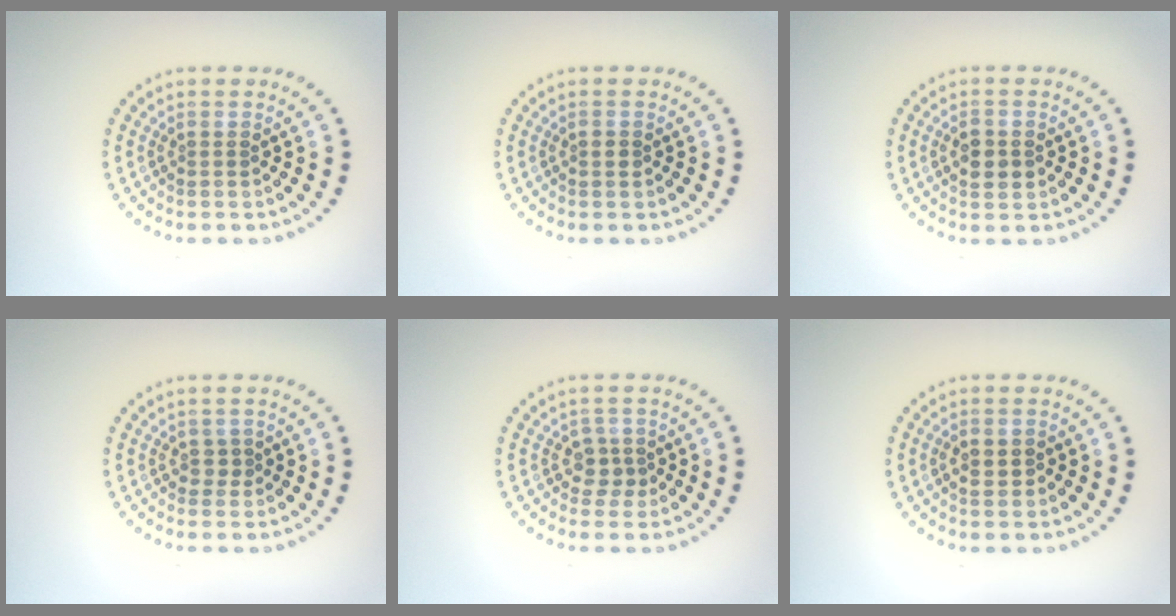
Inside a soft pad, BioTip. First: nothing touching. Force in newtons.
{"total": 0.9, "press": 0.9, "slide": 0.0}
{"total": 2.7, "press": 2.7, "slide": 0.2}
{"total": 1.0, "press": 0.9, "slide": 0.4}
{"total": 1.8, "press": 1.5, "slide": 1.0}
{"total": 1.4, "press": 1.4, "slide": 0.3}